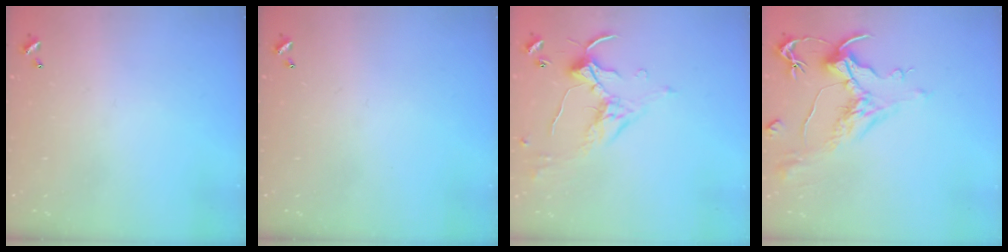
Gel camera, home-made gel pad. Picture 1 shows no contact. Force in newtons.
{"total": 0.0}
{"total": 1.5, "press": 1.3, "slide": 0.8}
{"total": 1.6, "press": 0.8, "slide": 1.4}